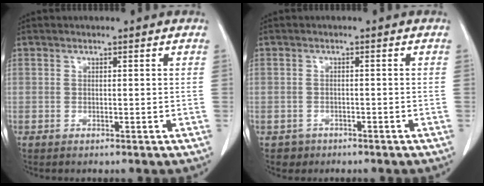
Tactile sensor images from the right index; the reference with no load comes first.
{"total": 1.9, "force": [-1.1, 1.4, -0.3], "torque": [0.001, 0.008, -0.019]}